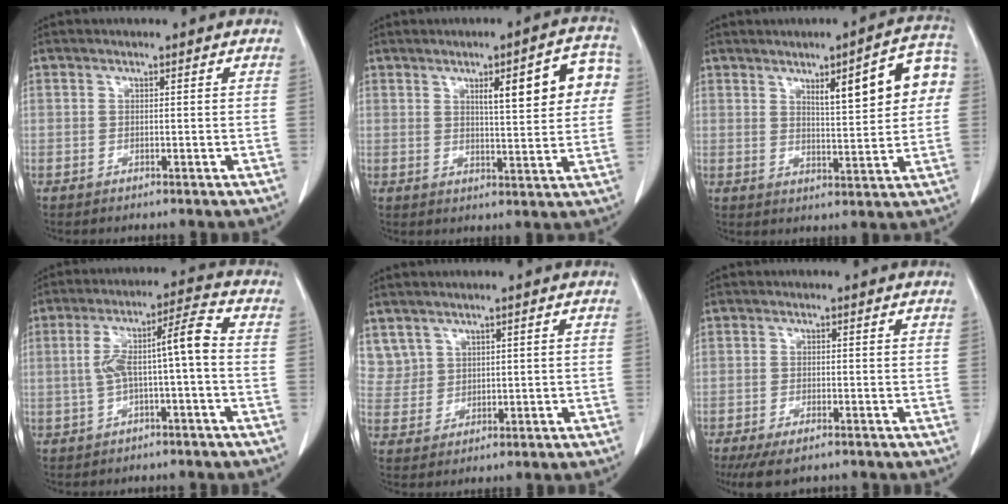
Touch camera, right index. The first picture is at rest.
{"total": 10.3, "force": [3.0, 2.1, 9.6], "torque": [-0.125, 0.020, 0.039]}
{"total": 10.8, "force": [3.1, 2.1, 10.2], "torque": [-0.135, 0.021, 0.043]}
{"total": 7.7, "force": [-1.2, 0.4, 7.6], "torque": [-0.141, 0.037, -0.016]}
{"total": 3.8, "force": [2.2, 3.1, 0.0], "torque": [0.004, 0.010, 0.050]}
{"total": 6.4, "force": [-5.0, 1.6, 3.7], "torque": [-0.059, -0.012, -0.076]}